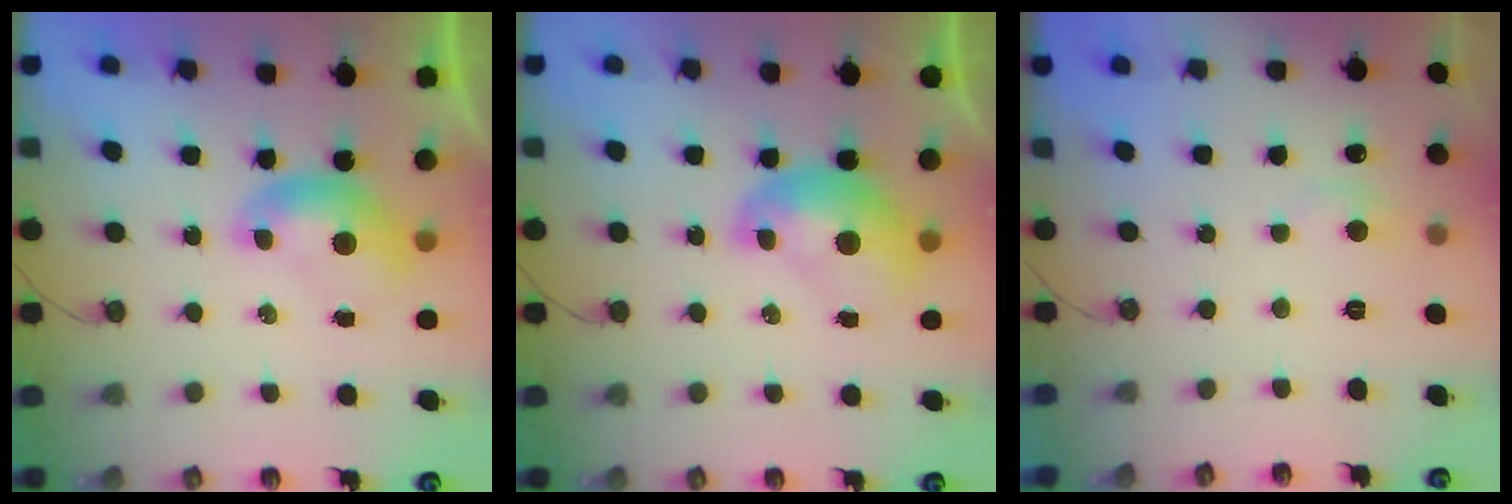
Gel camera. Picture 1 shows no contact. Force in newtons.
{"total": 2.6, "press": 2.5, "slide": 0.7}
{"total": 1.2, "press": 1.0, "slide": 0.6}